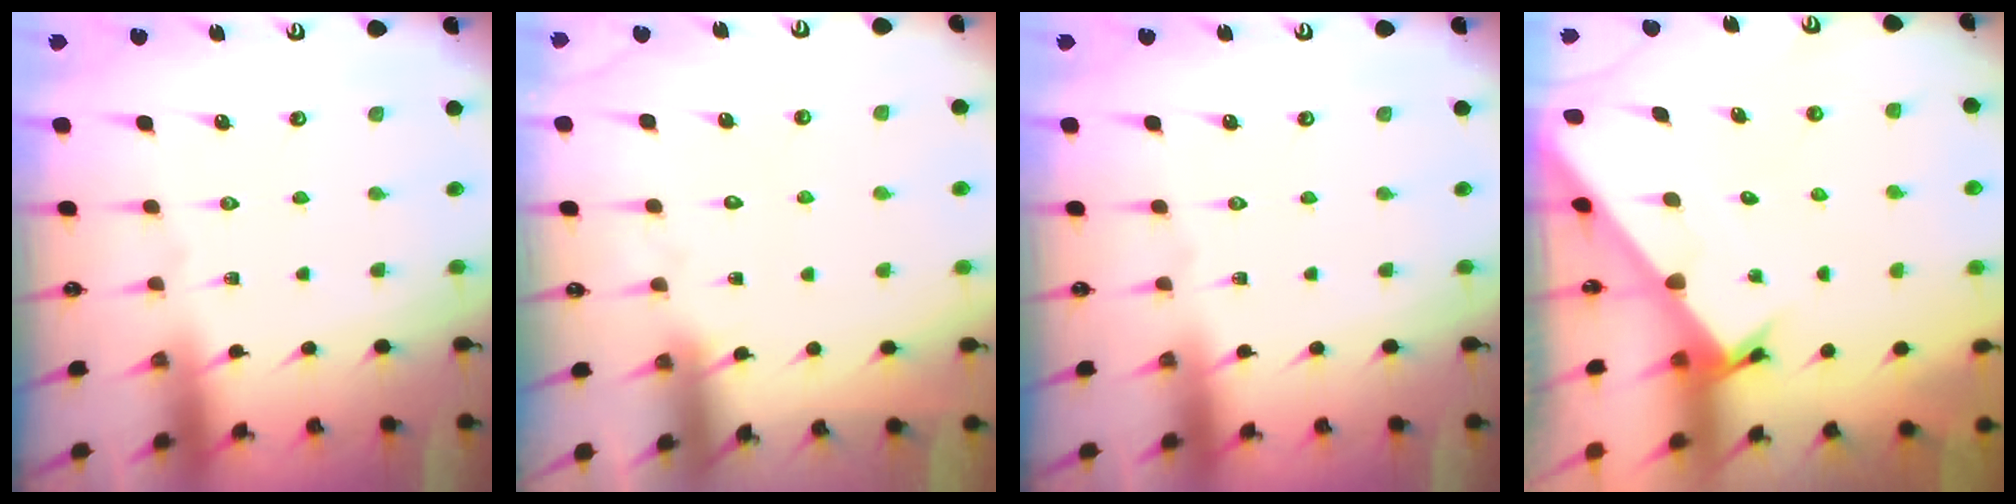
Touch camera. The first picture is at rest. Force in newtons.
{"total": 2.0, "press": 2.0, "slide": 0.0}
{"total": 0.0}
{"total": 2.2, "press": 2.2, "slide": 0.1}